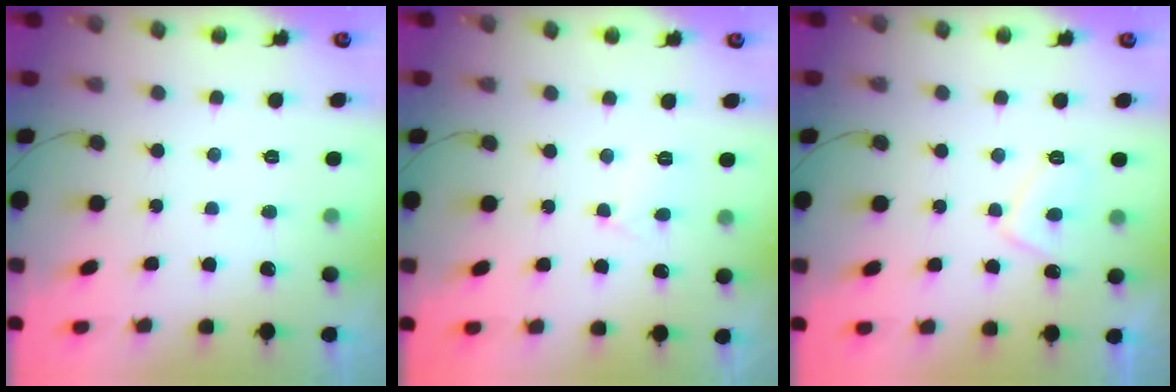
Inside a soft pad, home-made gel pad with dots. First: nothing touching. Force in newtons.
{"total": 3.5, "press": 3.5, "slide": 0.4}
{"total": 4.9, "press": 4.7, "slide": 1.1}